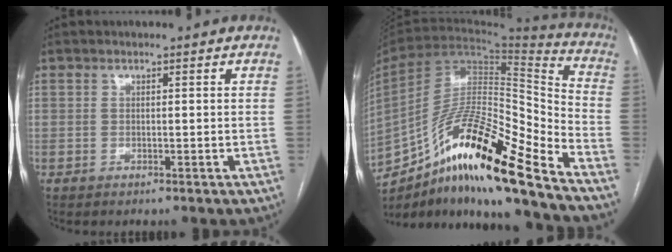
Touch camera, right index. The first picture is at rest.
{"total": 24.5, "force": [-16.6, 2.7, 17.9], "torque": [-0.301, -0.004, -0.294]}